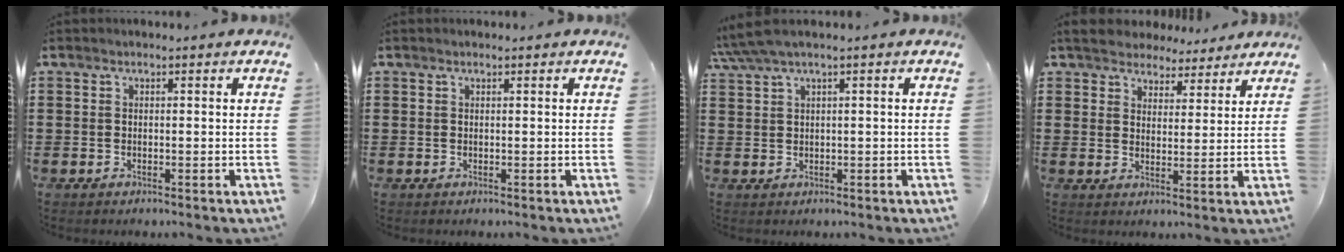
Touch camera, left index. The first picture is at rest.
{"total": 0.0}
{"total": 2.3, "force": [1.0, 0.0, 2.0], "torque": [-0.048, -0.004, 0.014]}
{"total": 4.6, "force": [4.4, 1.4, 0.4], "torque": [-0.028, -0.015, 0.080]}